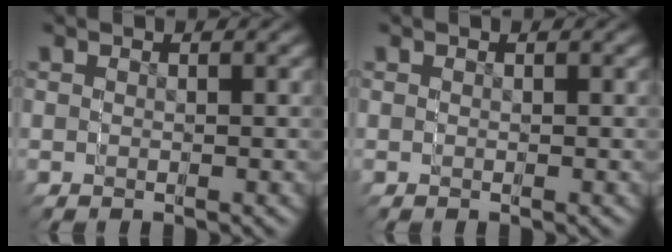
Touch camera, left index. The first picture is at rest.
{"total": 0.0}